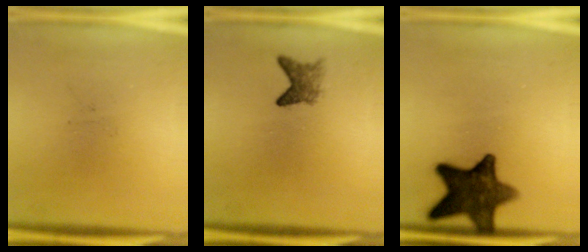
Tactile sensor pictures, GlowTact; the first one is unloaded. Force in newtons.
{"total": 2.5}
{"total": 12.7}